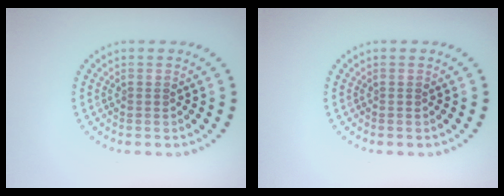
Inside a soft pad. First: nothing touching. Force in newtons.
{"total": 0.0}